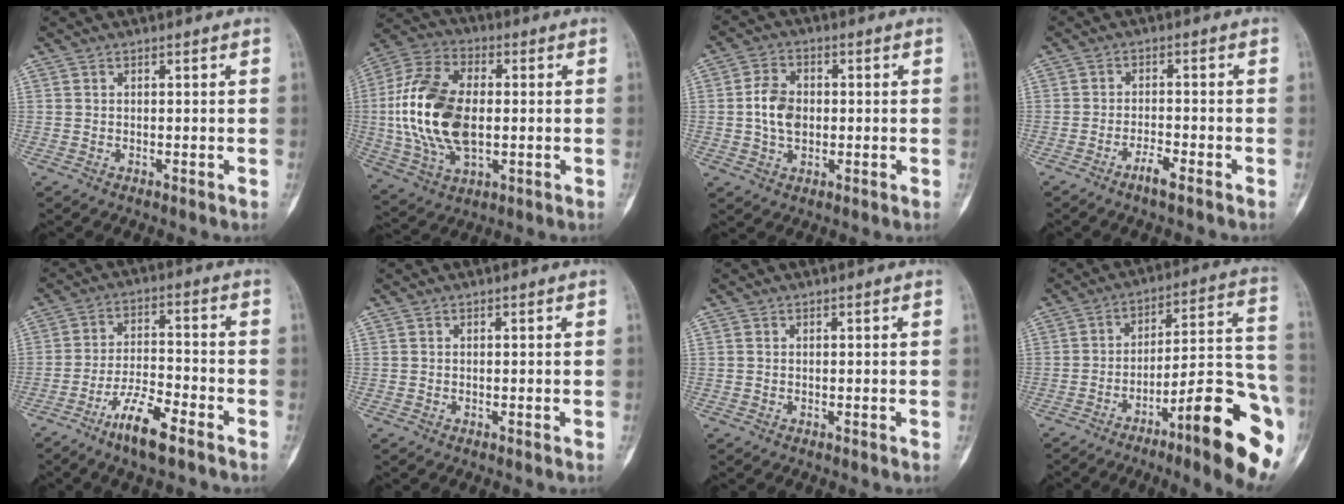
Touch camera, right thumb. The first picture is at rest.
{"total": 19.6, "force": [-0.1, 11.4, 15.9], "torque": [-0.327, 0.007, 0.002]}
{"total": 6.8, "force": [0.0, 4.8, 4.8], "torque": [-0.080, 0.008, -0.002]}
{"total": 3.3, "force": [-2.4, 0.3, 2.2], "torque": [-0.045, 0.012, -0.047]}
{"total": 9.2, "force": [-6.1, 2.0, 6.6], "torque": [-0.124, 0.032, -0.113]}
{"total": 0.0}
{"total": 0.0}
{"total": 20.5, "force": [-10.0, 3.7, 17.5], "torque": [-0.205, 0.069, -0.149]}